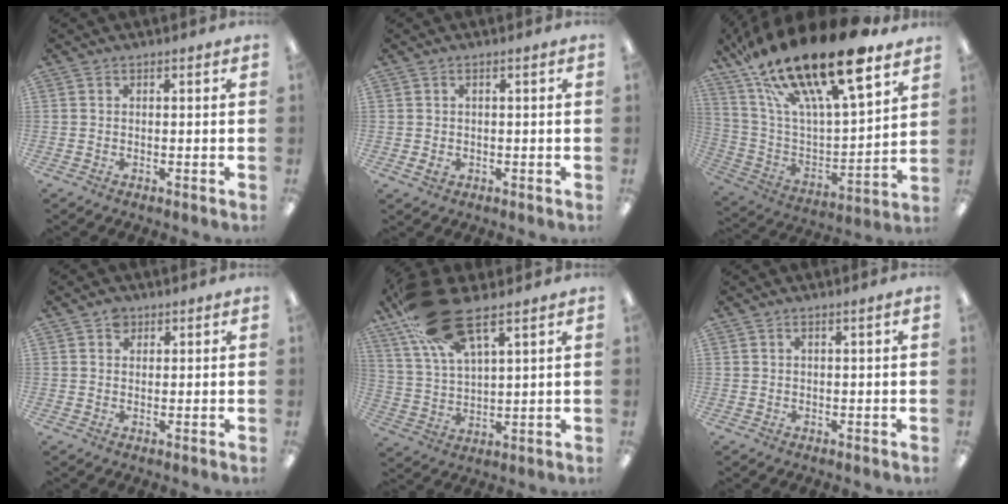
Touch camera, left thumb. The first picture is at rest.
{"total": 2.2, "force": [-0.3, 1.3, 1.7], "torque": [-0.030, 0.005, -0.005]}
{"total": 26.9, "force": [18.7, 7.6, 17.7], "torque": [-0.332, -0.119, 0.317]}
{"total": 2.5, "force": [1.6, 1.7, 0.9], "torque": [-0.011, -0.002, 0.028]}
{"total": 19.6, "force": [12.4, 7.1, 13.5], "torque": [-0.265, -0.039, 0.217]}
{"total": 1.1, "force": [0.4, 0.1, 1.0], "torque": [-0.018, -0.001, 0.008]}